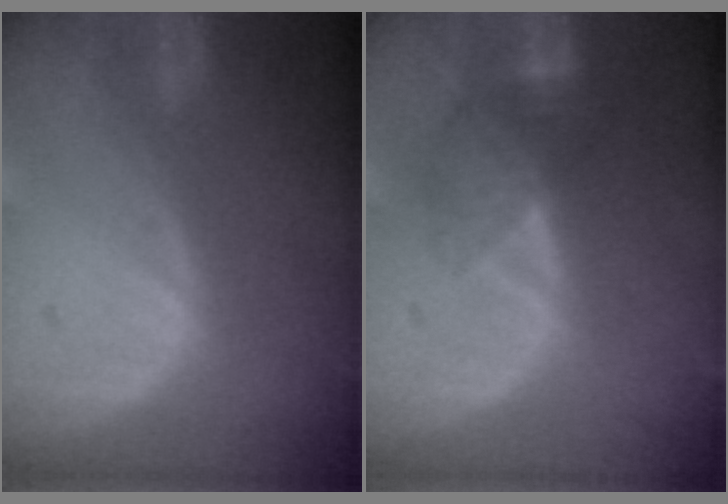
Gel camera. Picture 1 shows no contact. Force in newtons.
{"total": 4.2, "press": 4.1, "slide": 0.8}